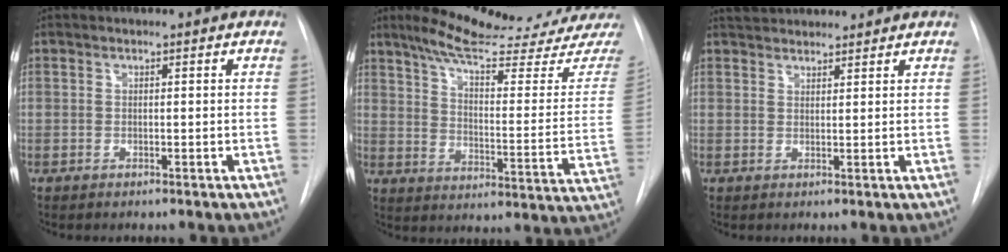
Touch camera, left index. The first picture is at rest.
{"total": 22.7, "force": [20.3, 0.1, 10.3], "torque": [-0.149, -0.070, 0.271]}
{"total": 6.4, "force": [6.0, 1.4, 1.7], "torque": [-0.024, 0.038, 0.090]}